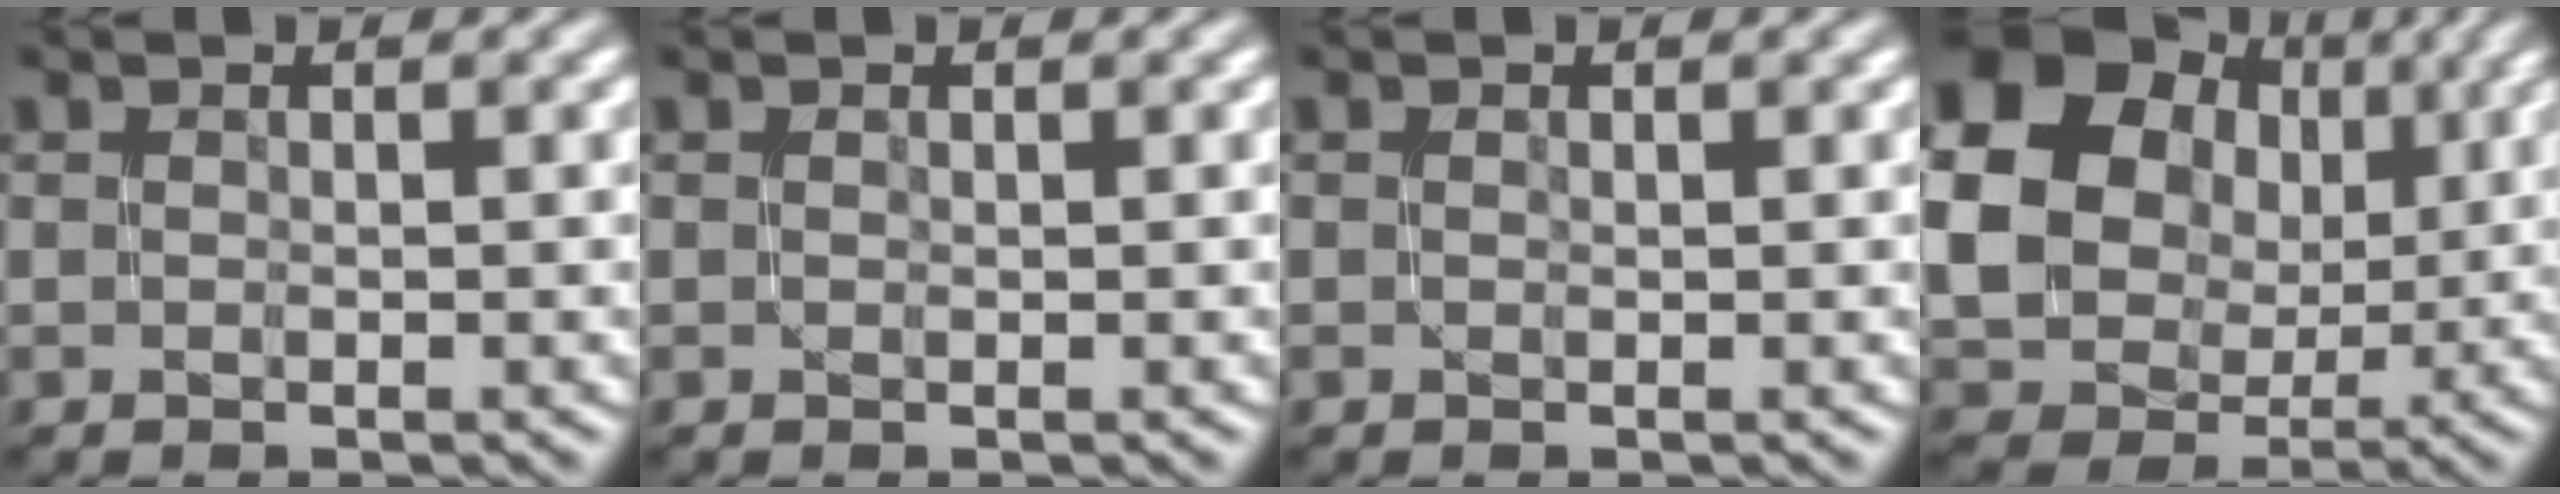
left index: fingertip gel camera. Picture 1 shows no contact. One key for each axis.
{"total": 0.0}
{"total": 0.0}
{"total": 18.4, "fx": 4.4, "fy": 15.9, "fz": 8.1, "tx": -0.217, "ty": 0.024, "tz": 0.066}